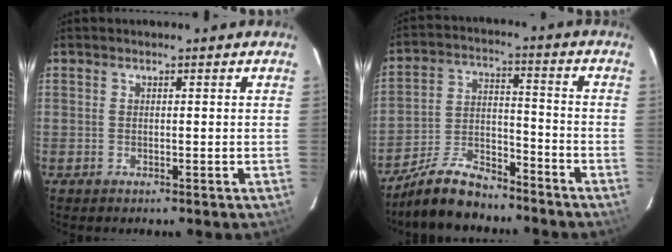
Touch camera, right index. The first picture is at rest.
{"total": 11.4, "force": [-9.9, 3.9, 4.3], "torque": [-0.106, 0.015, -0.177]}